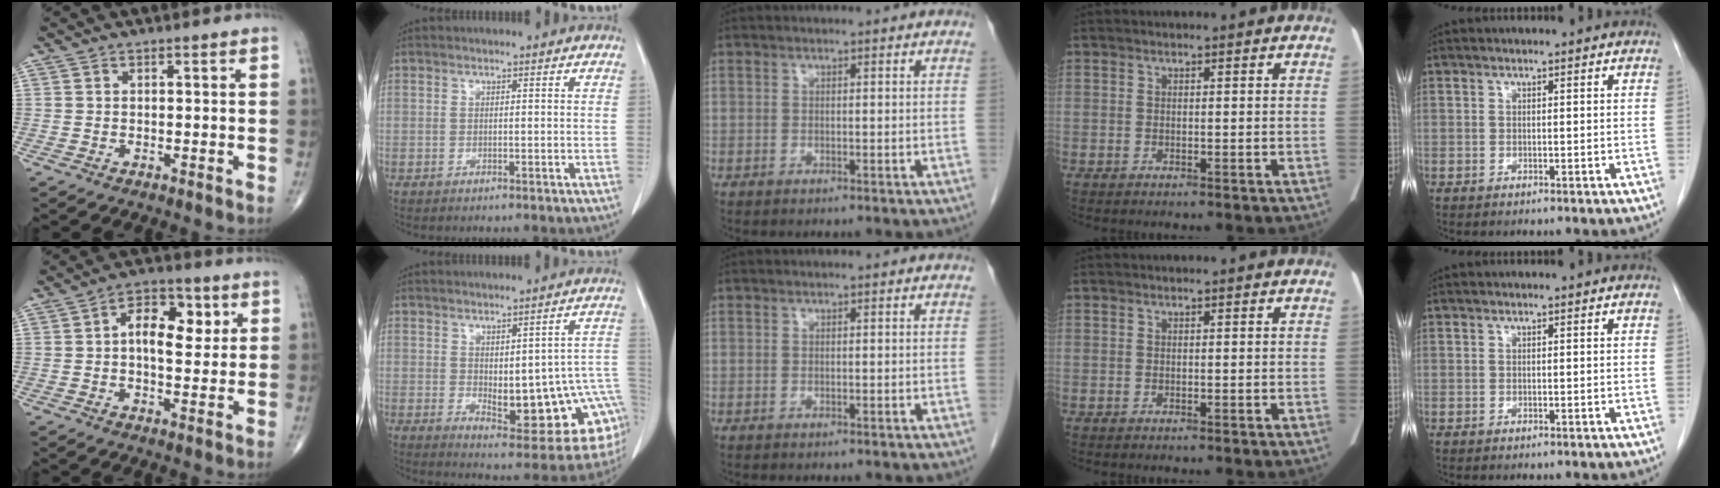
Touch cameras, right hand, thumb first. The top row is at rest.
{"thumb": {"total": 9.9, "force": [1.9, 5.7, 7.9], "torque": [-0.096, 0.008, 0.024]}, "index": {"total": 16.1, "force": [-2.7, 5.8, 14.7], "torque": [-0.132, 0.016, -0.009]}}